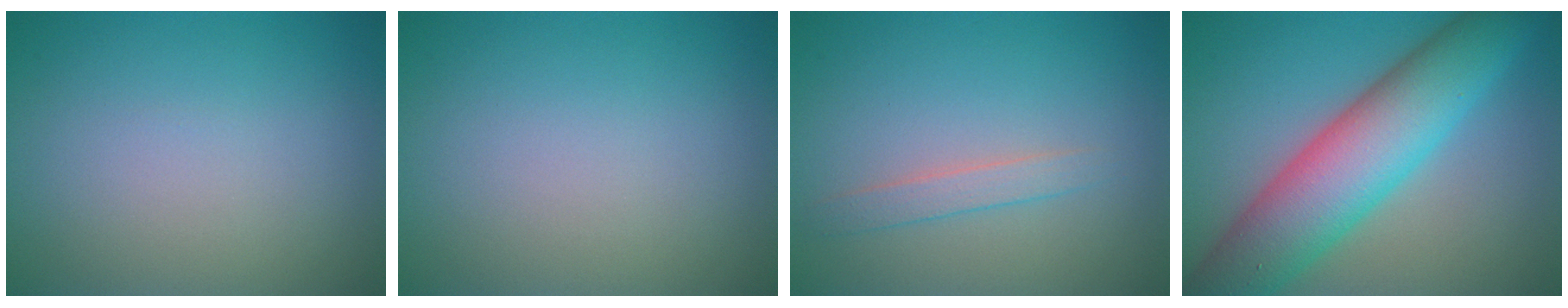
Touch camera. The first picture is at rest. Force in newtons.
{"total": 0.0}
{"total": 1.5, "press": 1.5, "slide": 0.0}
{"total": 10.3, "press": 10.3, "slide": 0.4}